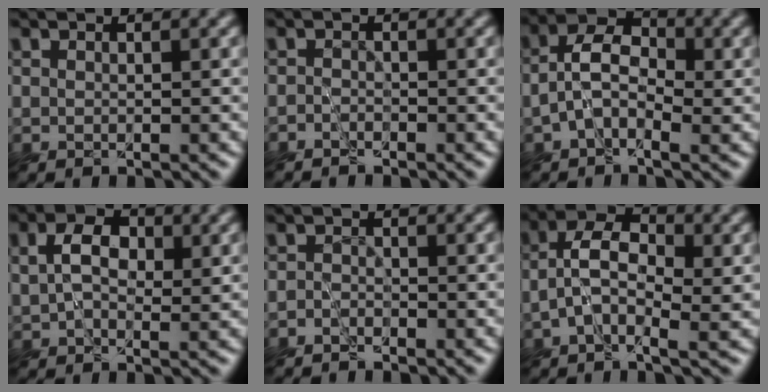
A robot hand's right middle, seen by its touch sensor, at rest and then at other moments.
{"total": 1.0, "force": [-0.9, 0.5, 0.2], "torque": [0.003, 0.000, -0.022]}
{"total": 5.1, "force": [-0.7, 3.2, 3.9], "torque": [-0.077, 0.009, -0.027]}
{"total": 3.9, "force": [0.5, 2.6, 2.9], "torque": [-0.059, 0.004, 0.001]}
{"total": 1.5, "force": [-1.5, 0.5, 0.1], "torque": [0.006, -0.004, -0.034]}
{"total": 5.4, "force": [-0.5, 3.1, 4.4], "torque": [-0.083, 0.007, -0.025]}